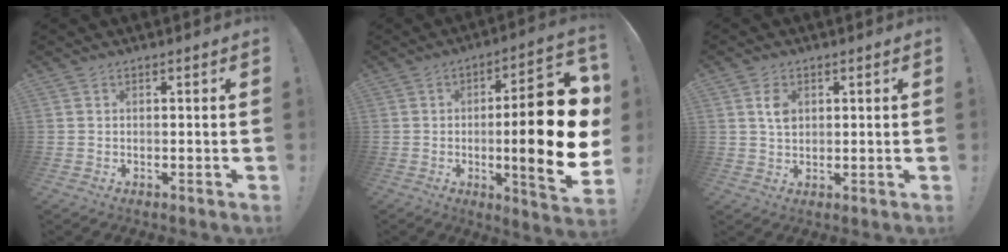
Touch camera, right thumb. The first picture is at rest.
{"total": 21.9, "force": [-1.2, 4.5, 21.4], "torque": [-0.307, 0.002, -0.016]}
{"total": 4.3, "force": [1.4, 3.0, 2.8], "torque": [-0.042, -0.001, 0.023]}